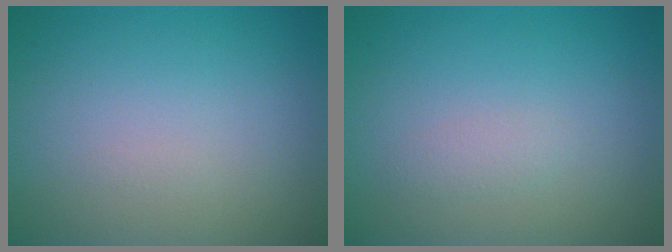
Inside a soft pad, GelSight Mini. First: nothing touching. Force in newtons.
{"total": 1.0, "press": 1.0, "slide": 0.0}